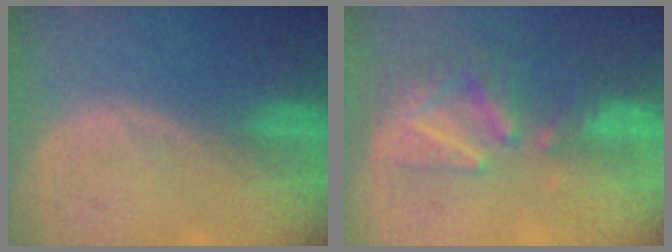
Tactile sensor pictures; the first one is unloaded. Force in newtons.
{"total": 8.7, "press": 7.7, "slide": 3.9}